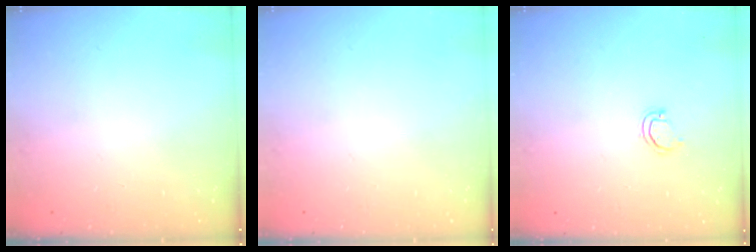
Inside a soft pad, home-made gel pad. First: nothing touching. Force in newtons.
{"total": 0.0}
{"total": 3.1, "press": 3.1, "slide": 0.2}